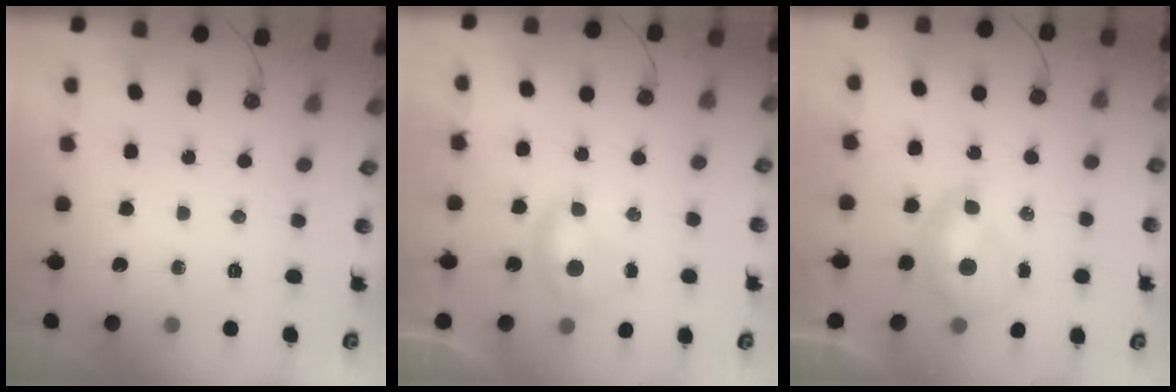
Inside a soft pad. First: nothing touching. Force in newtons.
{"total": 0.7, "press": 0.3, "slide": 0.6}
{"total": 1.5, "press": 1.3, "slide": 0.6}